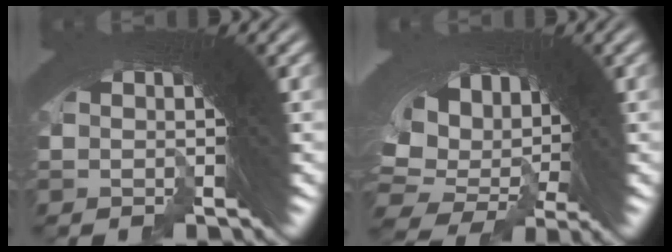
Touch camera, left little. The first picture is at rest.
{"total": 11.7, "force": [-3.7, 9.3, 6.1], "torque": [-0.159, -0.061, -0.038]}